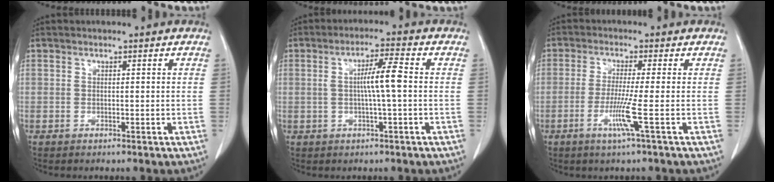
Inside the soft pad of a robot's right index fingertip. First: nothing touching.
{"total": 5.1, "force": [0.1, 0.2, 5.1], "torque": [-0.088, 0.014, 0.003]}
{"total": 5.1, "force": [-1.8, -1.4, 4.6], "torque": [-0.093, -0.013, -0.038]}